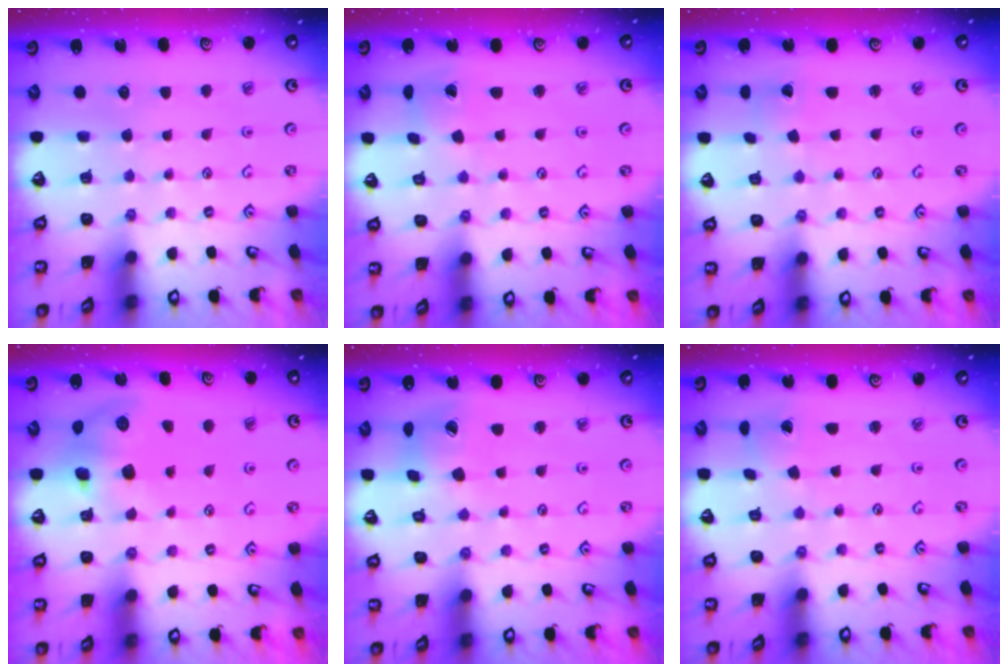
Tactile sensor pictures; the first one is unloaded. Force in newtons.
{"total": 1.6, "press": 1.5, "slide": 0.3}
{"total": 0.0}
{"total": 9.8, "press": 9.7, "slide": 1.2}
{"total": 9.1, "press": 9.0, "slide": 1.2}
{"total": 1.6, "press": 1.6, "slide": 0.1}